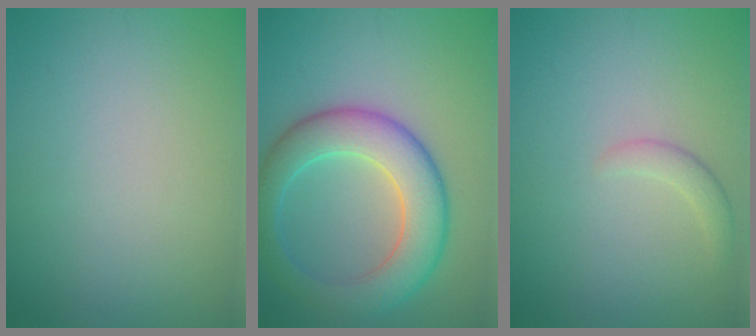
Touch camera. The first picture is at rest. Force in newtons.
{"total": 7.4, "press": 7.4, "slide": 0.2}
{"total": 1.4, "press": 1.4, "slide": 0.1}